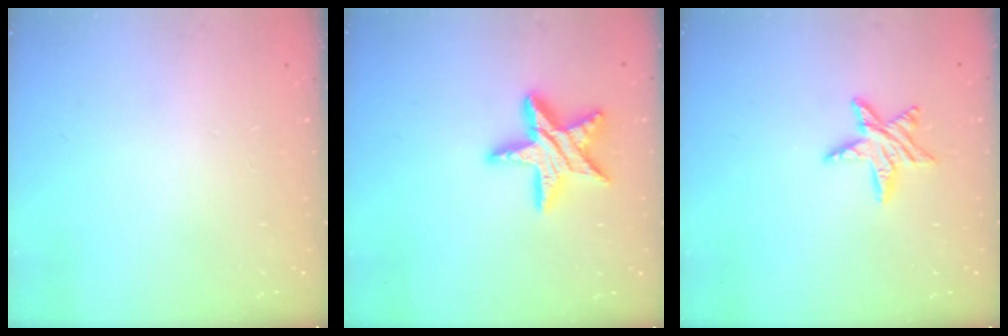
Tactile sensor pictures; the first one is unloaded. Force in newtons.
{"total": 15.4, "press": 15.4, "slide": 1.3}
{"total": 8.5, "press": 8.4, "slide": 0.5}